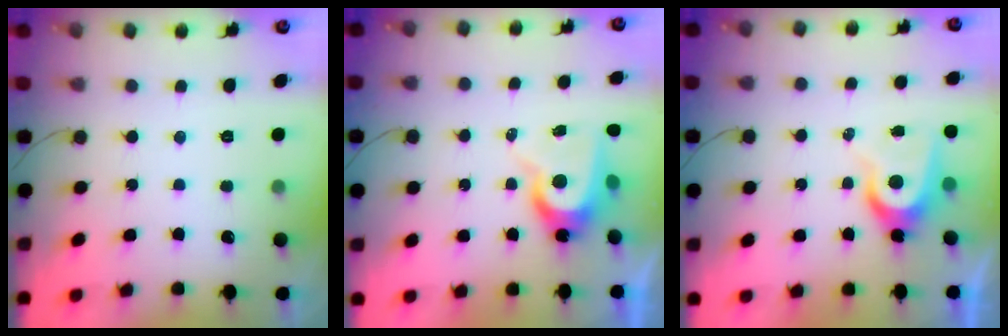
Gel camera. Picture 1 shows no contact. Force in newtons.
{"total": 8.2, "press": 8.2, "slide": 0.6}
{"total": 7.7, "press": 7.7, "slide": 0.5}